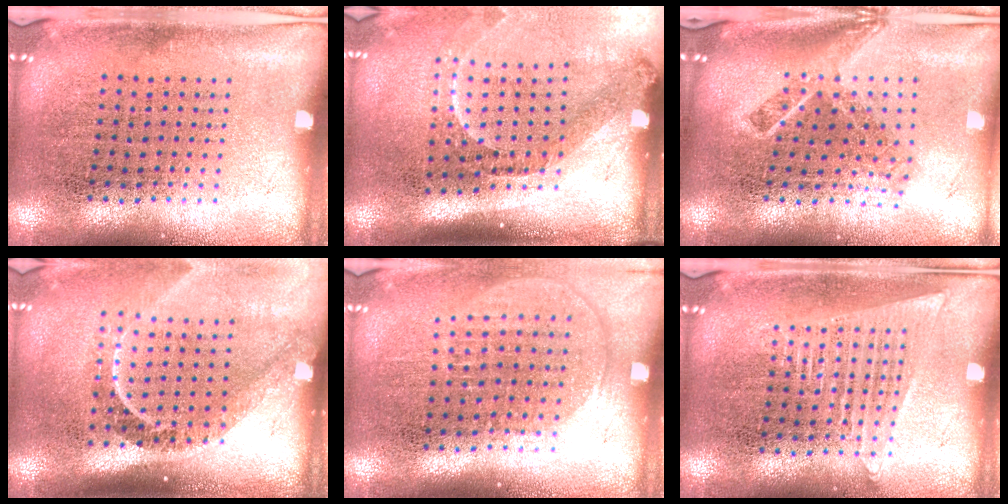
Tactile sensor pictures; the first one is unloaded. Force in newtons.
{"total": 2.0, "press": 1.4, "slide": 1.5}
{"total": 2.1, "press": 1.5, "slide": 1.5}
{"total": 2.3, "press": 1.6, "slide": 1.6}
{"total": 1.4, "press": 1.2, "slide": 0.7}
{"total": 1.8, "press": 1.8, "slide": 0.3}